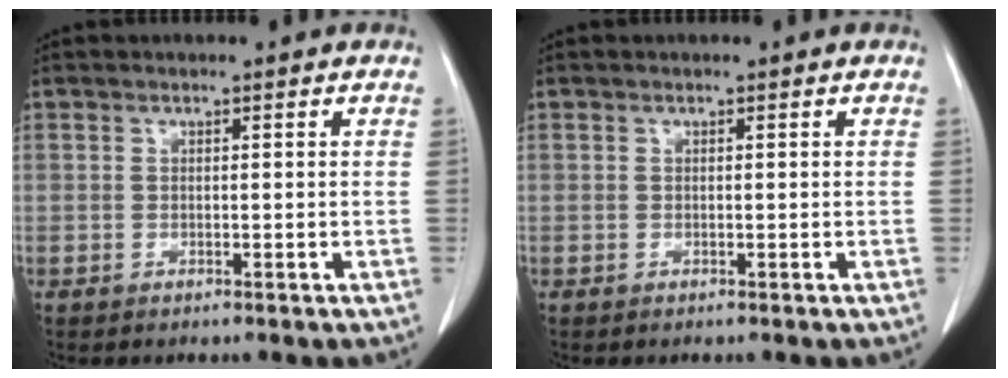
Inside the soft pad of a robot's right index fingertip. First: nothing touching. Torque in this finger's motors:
{"motor_torque": [0.00, 0.00, 0.00, 0.00]}